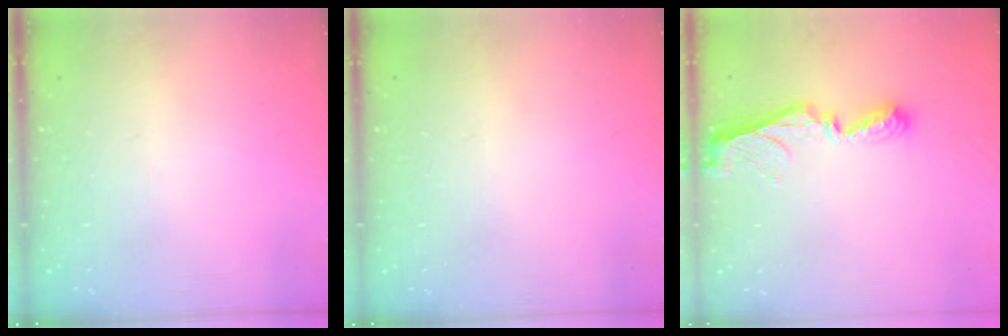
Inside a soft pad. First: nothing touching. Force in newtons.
{"total": 1.0, "press": 0.8, "slide": 0.6}
{"total": 8.5, "press": 8.5, "slide": 0.8}